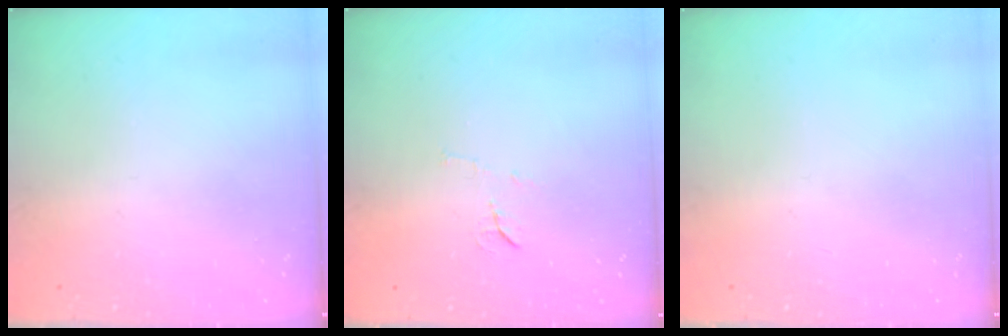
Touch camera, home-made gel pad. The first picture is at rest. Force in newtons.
{"total": 5.5, "press": 5.5, "slide": 0.4}
{"total": 0.0}